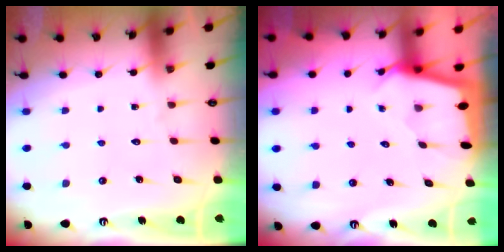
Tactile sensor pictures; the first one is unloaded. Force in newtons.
{"total": 2.2, "press": 2.2, "slide": 0.3}